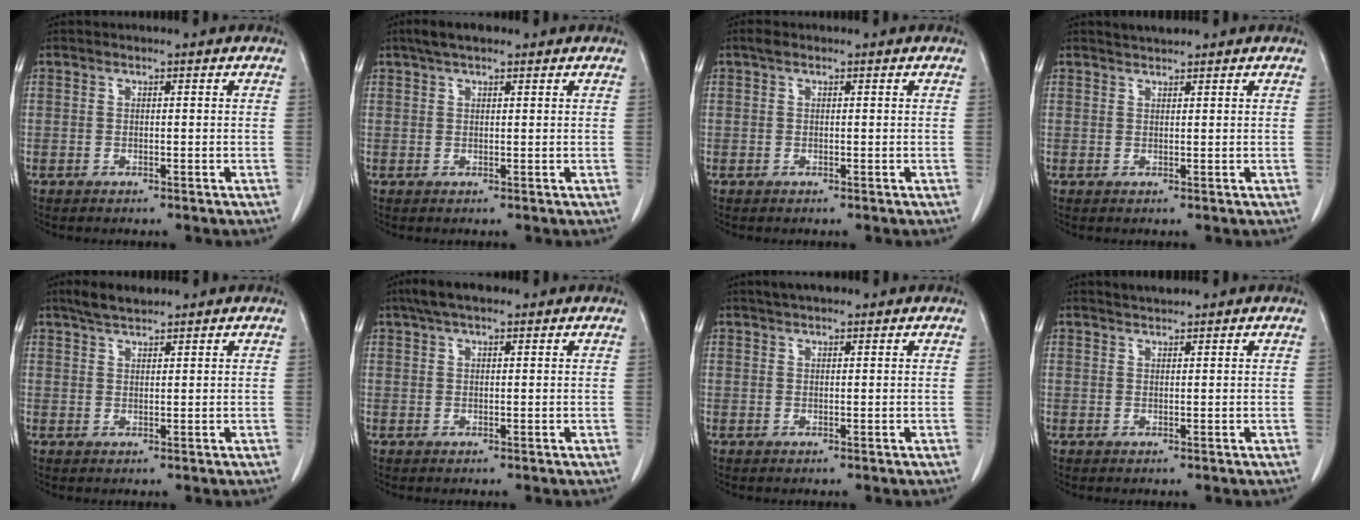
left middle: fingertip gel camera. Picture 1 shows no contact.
{"total": 3.8, "force": [2.7, 1.3, 2.3], "torque": [-0.046, 0.021, 0.047]}
{"total": 0.7, "force": [0.4, 0.5, 0.3], "torque": [-0.005, 0.011, 0.004]}
{"total": 1.4, "force": [1.4, 0.2, 0.2], "torque": [-0.010, 0.007, 0.027]}
{"total": 3.4, "force": [3.0, 0.8, 1.5], "torque": [-0.033, 0.010, 0.056]}
{"total": 4.9, "force": [3.5, 1.5, 3.0], "torque": [-0.058, 0.028, 0.060]}
{"total": 3.0, "force": [2.3, 1.0, 1.5], "torque": [-0.024, 0.020, 0.038]}
{"total": 1.4, "force": [1.4, 0.1, 0.2], "torque": [-0.009, 0.007, 0.028]}